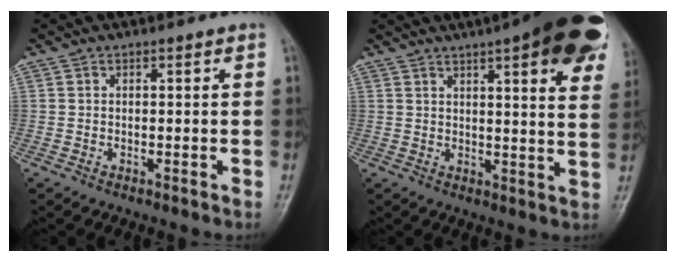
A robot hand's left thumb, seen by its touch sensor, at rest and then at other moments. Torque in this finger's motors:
{"motor_torque": [0.79, 0.51, 1.63, -1.14, 0.18]}